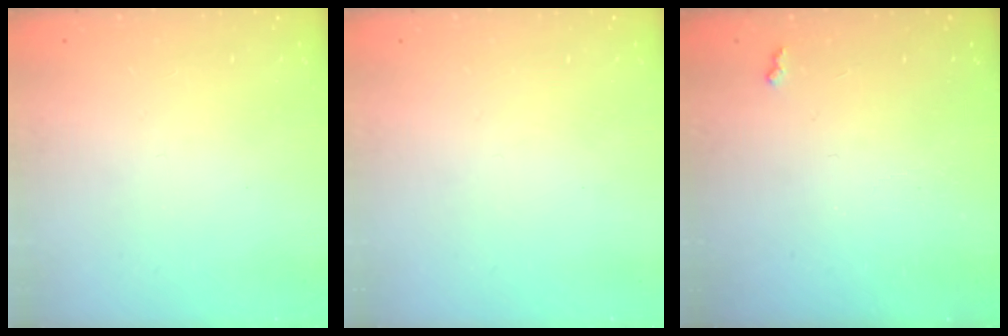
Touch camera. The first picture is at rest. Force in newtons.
{"total": 0.0}
{"total": 2.7, "press": 2.7, "slide": 0.5}